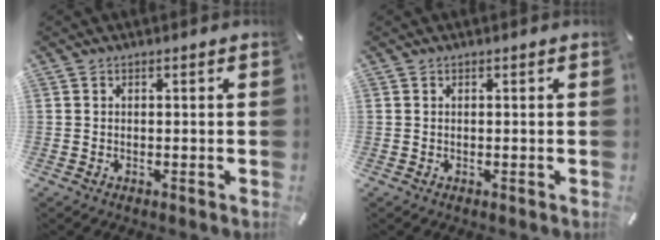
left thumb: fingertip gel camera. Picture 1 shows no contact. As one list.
[{"total": 0.0}]